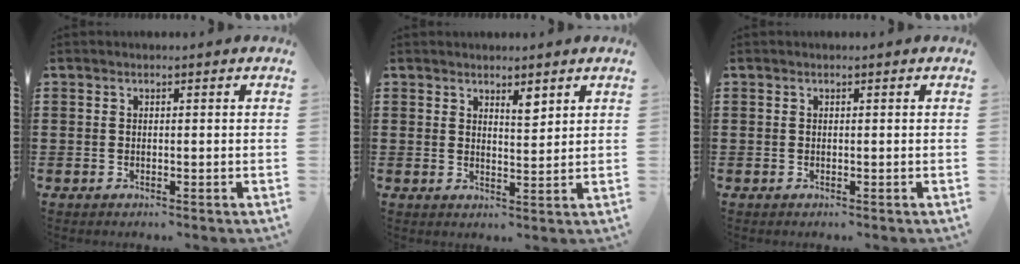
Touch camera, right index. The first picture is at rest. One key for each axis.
{"total": 2.7, "fx": 2.3, "fy": 0.8, "fz": 1.2, "tx": -0.012, "ty": -0.002, "tz": 0.039}
{"total": 0.0}